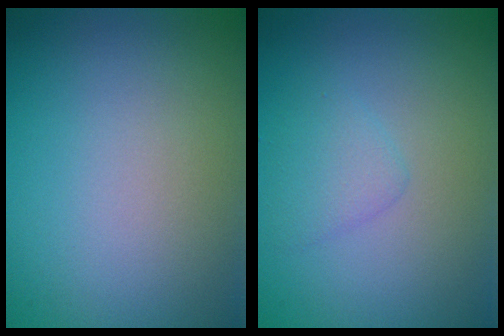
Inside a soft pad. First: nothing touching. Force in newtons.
{"total": 1.6, "press": 1.6, "slide": 0.2}